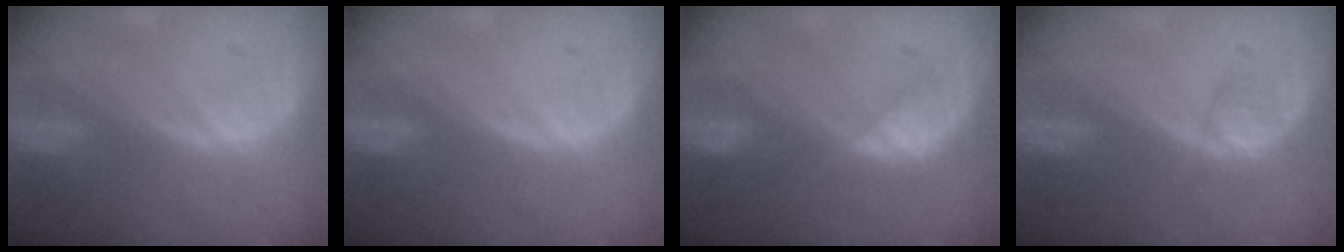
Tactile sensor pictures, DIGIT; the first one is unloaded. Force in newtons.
{"total": 0.6, "press": 0.0, "slide": 0.6}
{"total": 4.1, "press": 4.1, "slide": 0.5}
{"total": 2.2, "press": 2.0, "slide": 0.9}